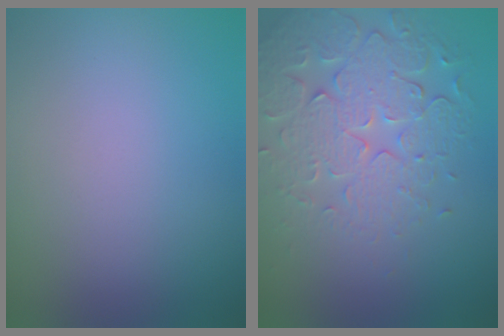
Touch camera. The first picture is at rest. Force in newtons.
{"total": 6.2, "press": 4.9, "slide": 3.9}